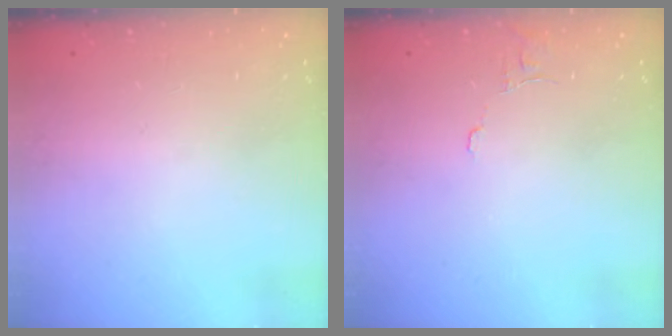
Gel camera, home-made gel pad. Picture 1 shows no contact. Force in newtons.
{"total": 5.1, "press": 5.1, "slide": 0.4}